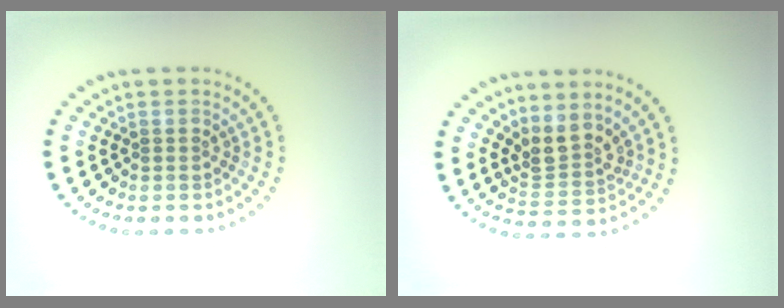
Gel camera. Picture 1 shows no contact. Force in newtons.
{"total": 2.7, "press": 2.0, "slide": 1.8}